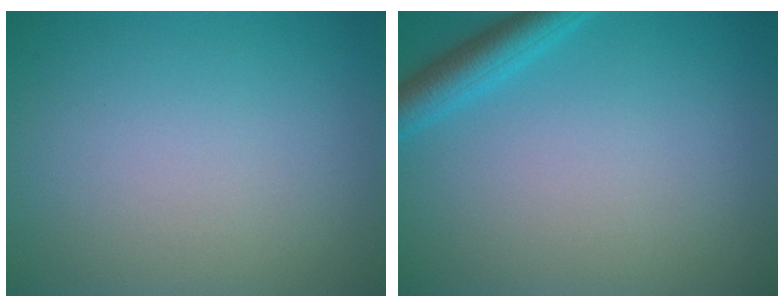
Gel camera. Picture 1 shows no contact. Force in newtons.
{"total": 2.8, "press": 2.8, "slide": 0.2}